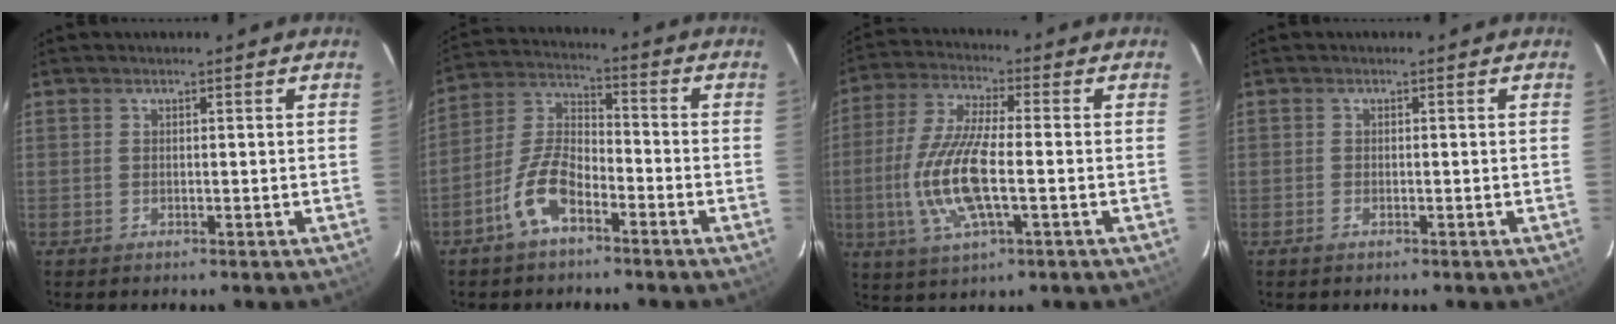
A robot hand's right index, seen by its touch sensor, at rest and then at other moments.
{"total": 9.2, "force": [-5.4, 3.8, 6.4], "torque": [-0.142, 0.016, -0.105]}
{"total": 13.7, "force": [-2.5, 3.8, 12.9], "torque": [-0.273, -0.006, -0.050]}
{"total": 0.9, "force": [-0.6, 0.4, 0.5], "torque": [-0.010, -0.001, -0.012]}